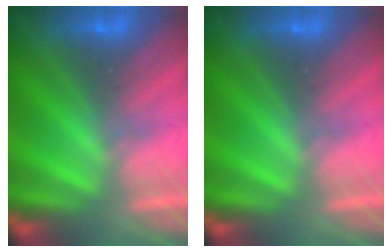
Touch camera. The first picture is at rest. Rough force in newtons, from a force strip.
{"total": 0.0}